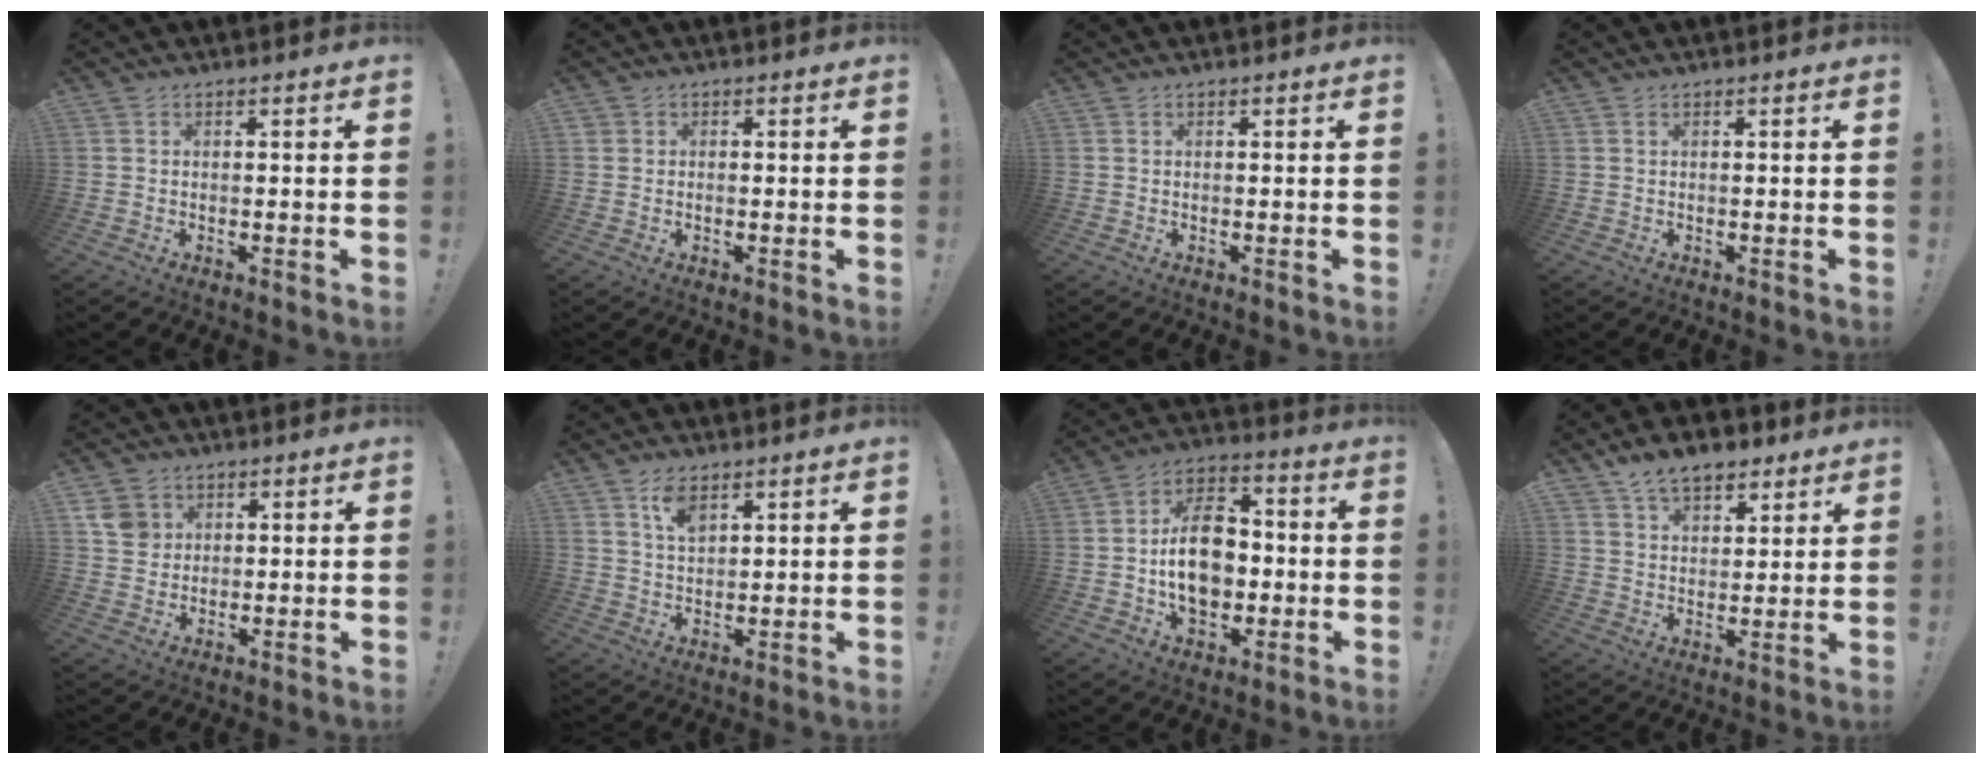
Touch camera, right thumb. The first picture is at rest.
{"total": 1.0, "force": [0.1, 1.0, 0.2], "torque": [-0.003, 0.005, 0.002]}
{"total": 0.0}
{"total": 0.0}
{"total": 6.4, "force": [2.4, 5.6, 1.9], "torque": [-0.018, -0.003, 0.047]}
{"total": 5.9, "force": [3.5, 2.8, 3.7], "torque": [-0.066, -0.014, 0.062]}
{"total": 16.1, "force": [-1.2, 11.4, 11.2], "torque": [-0.191, 0.011, -0.024]}
{"total": 9.7, "force": [6.7, 5.6, 4.2], "torque": [-0.070, -0.028, 0.129]}